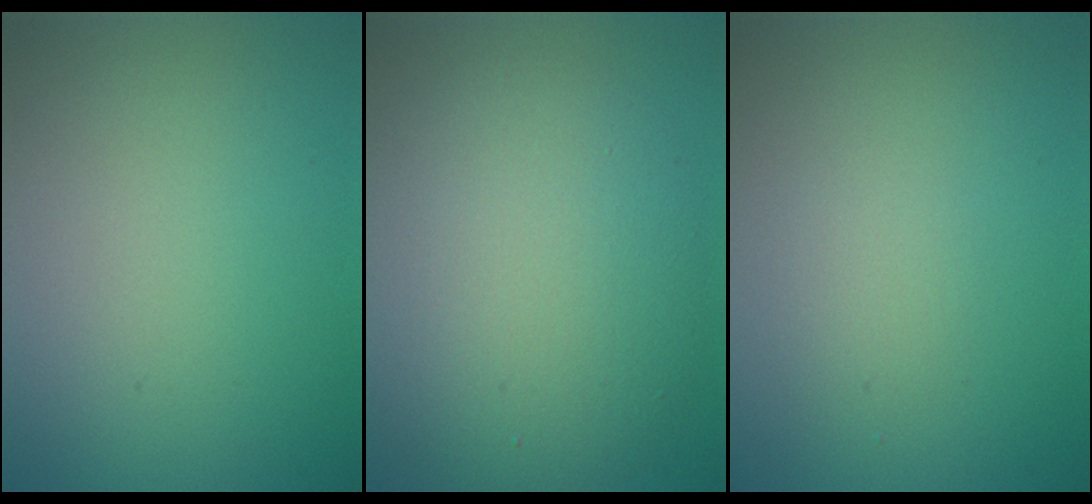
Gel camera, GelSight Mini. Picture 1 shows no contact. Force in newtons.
{"total": 8.4, "press": 8.4, "slide": 0.7}
{"total": 1.1, "press": 1.1, "slide": 0.1}